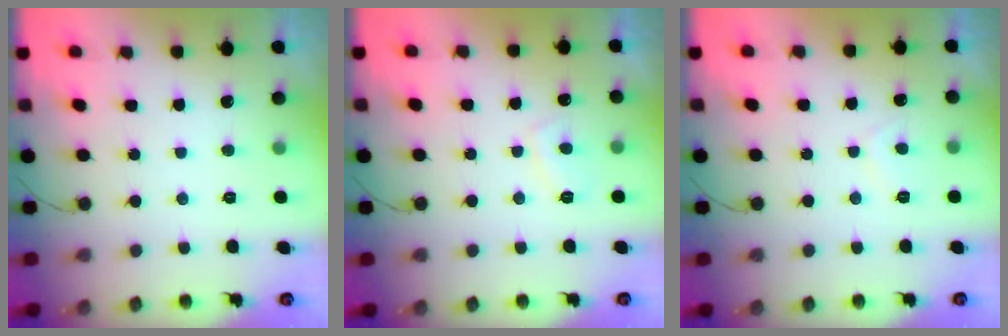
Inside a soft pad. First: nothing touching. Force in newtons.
{"total": 3.1, "press": 3.1, "slide": 0.7}
{"total": 2.1, "press": 1.9, "slide": 0.7}